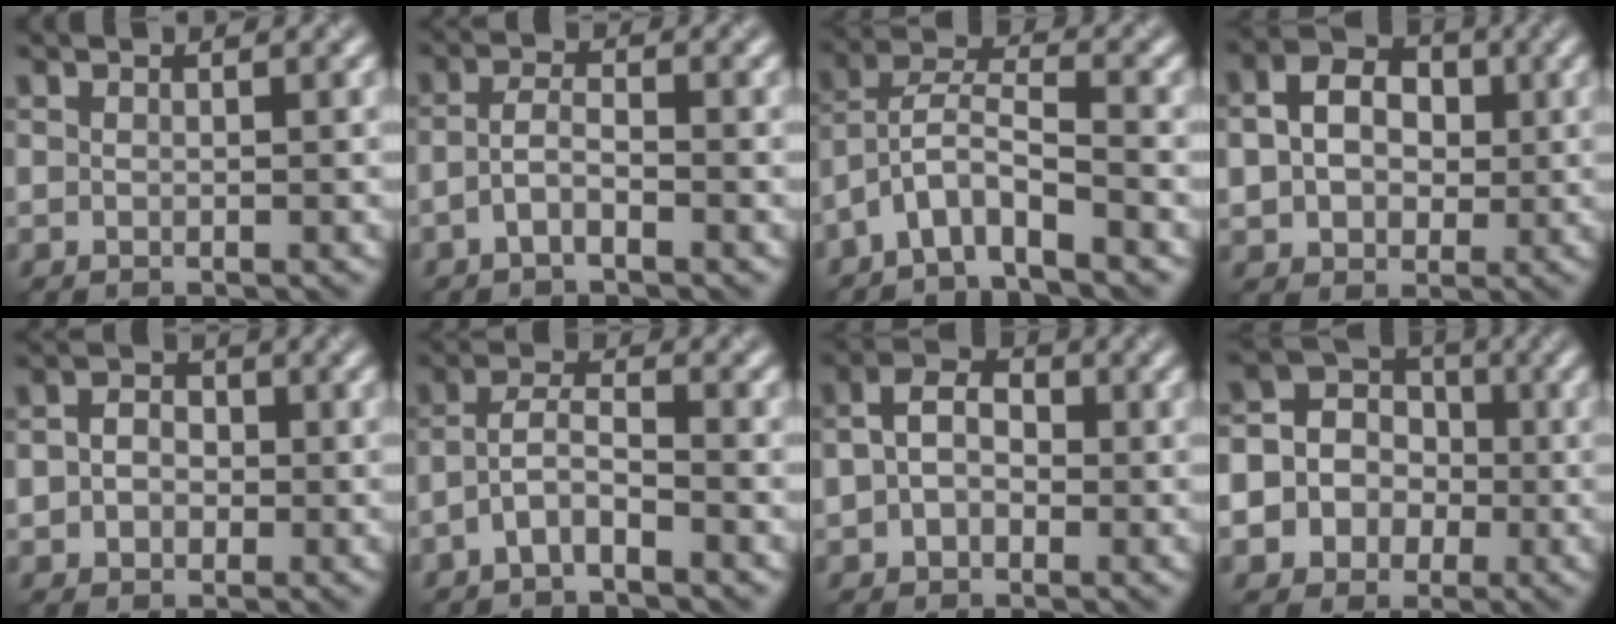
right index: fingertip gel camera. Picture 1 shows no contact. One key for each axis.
{"total": 2.1, "fx": -1.0, "fy": 0.6, "fz": 1.7, "tx": -0.037, "ty": 0.006, "tz": -0.026}
{"total": 4.4, "fx": -3.2, "fy": 1.1, "fz": 2.9, "tx": -0.054, "ty": 0.008, "tz": -0.068}
{"total": 7.0, "fx": 1.0, "fy": 5.5, "fz": 4.2, "tx": -0.085, "ty": 0.019, "tz": -0.003}
{"total": 3.0, "fx": 0.0, "fy": 2.5, "fz": 1.6, "tx": -0.015, "ty": 0.006, "tz": -0.017}
{"total": 2.8, "fx": -1.6, "fy": 0.8, "fz": 2.1, "tx": -0.046, "ty": 0.010, "tz": -0.041}
{"total": 4.0, "fx": 0.1, "fy": 3.0, "fz": 2.7, "tx": -0.045, "ty": 0.007, "tz": -0.011}
{"total": 10.3, "fx": -2.3, "fy": 9.6, "fz": 2.8, "tx": -0.088, "ty": 0.008, "tz": -0.063}